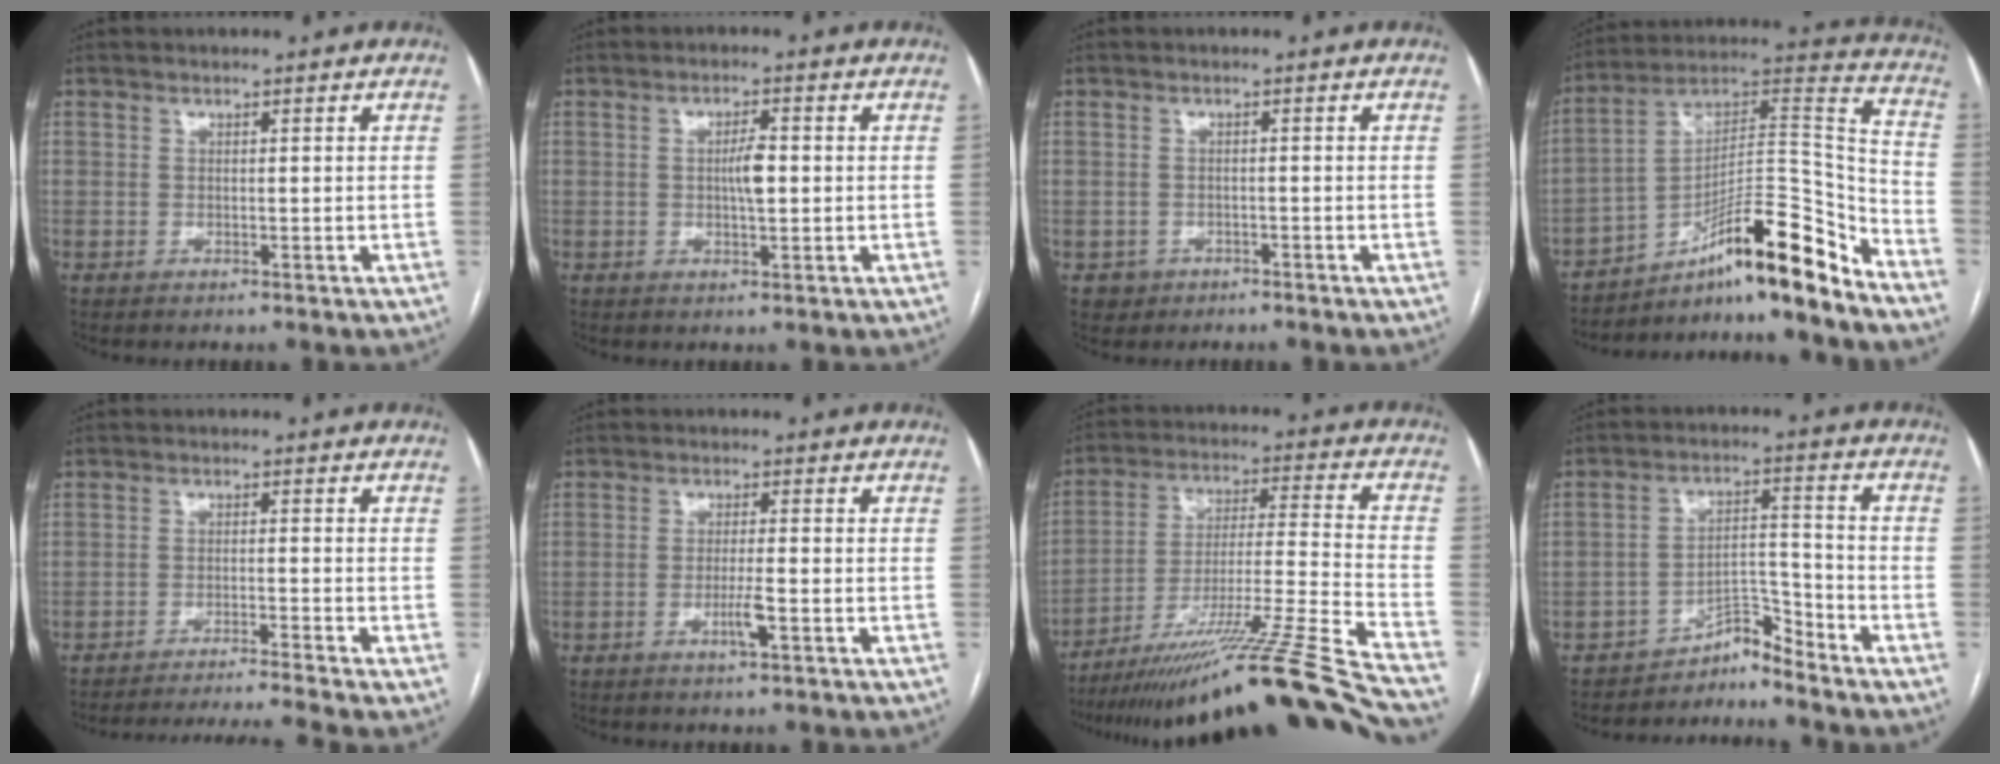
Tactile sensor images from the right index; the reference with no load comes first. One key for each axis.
{"total": 3.3, "fx": 0.0, "fy": 0.6, "fz": 3.3, "tx": -0.056, "ty": 0.001, "tz": 0.000}
{"total": 1.8, "fx": -1.2, "fy": 1.4, "fz": 0.0, "tx": -0.001, "ty": 0.007, "tz": -0.015}
{"total": 19.4, "fx": -14.2, "fy": 1.5, "fz": 13.2, "tx": -0.196, "ty": 0.040, "tz": -0.229}
{"total": 10.3, "fx": -9.3, "fy": -3.0, "fz": 3.2, "tx": -0.027, "ty": -0.012, "tz": -0.147}
{"total": 3.2, "fx": -1.3, "fy": 0.0, "fz": 2.9, "tx": -0.056, "ty": -0.004, "tz": -0.023}
{"total": 27.6, "fx": -23.2, "fy": -3.3, "fz": 14.4, "tx": -0.165, "ty": -0.035, "tz": -0.365}
{"total": 4.6, "fx": -4.6, "fy": 0.1, "fz": -0.2, "tx": 0.014, "ty": 0.027, "tz": -0.076}